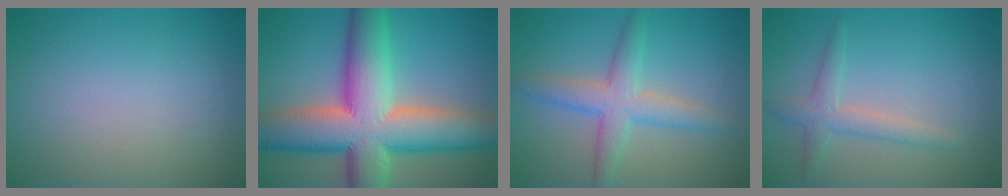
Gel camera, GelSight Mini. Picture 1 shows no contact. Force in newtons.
{"total": 14.3, "press": 14.2, "slide": 0.8}
{"total": 4.3, "press": 4.3, "slide": 0.2}
{"total": 2.4, "press": 2.4, "slide": 0.1}